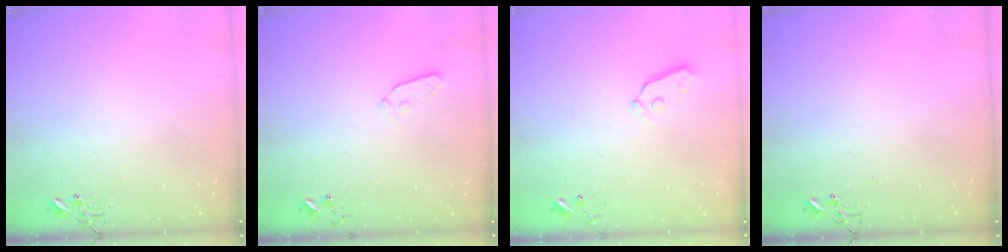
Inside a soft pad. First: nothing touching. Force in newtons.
{"total": 3.7, "press": 3.6, "slide": 0.4}
{"total": 3.4, "press": 3.4, "slide": 0.4}
{"total": 0.0}